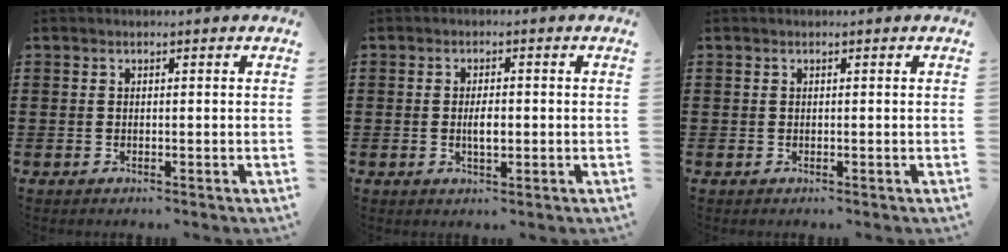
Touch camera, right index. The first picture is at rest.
{"total": 2.5, "force": [-0.2, 0.9, 2.3], "torque": [-0.044, 0.000, -0.004]}
{"total": 0.0}